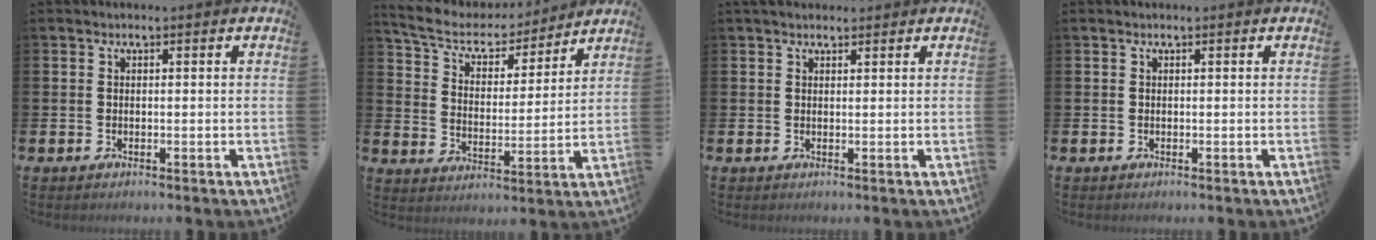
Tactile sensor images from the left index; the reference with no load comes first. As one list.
[{"total": 6.6, "force": [6.1, 2.2, 1.5], "torque": [-0.068, -0.046, 0.103]}, {"total": 1.6, "force": [1.4, 0.7, 0.3], "torque": [0.002, 0.004, 0.024]}, {"total": 0.0}]